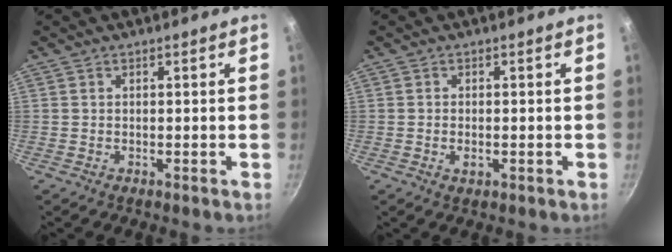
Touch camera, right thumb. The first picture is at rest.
{"total": 1.8, "force": [-0.4, 1.0, 1.4], "torque": [-0.027, 0.000, -0.008]}